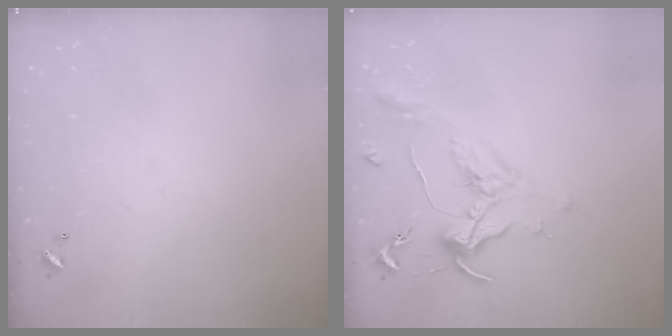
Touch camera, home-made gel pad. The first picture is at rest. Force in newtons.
{"total": 1.8, "press": 1.5, "slide": 0.9}